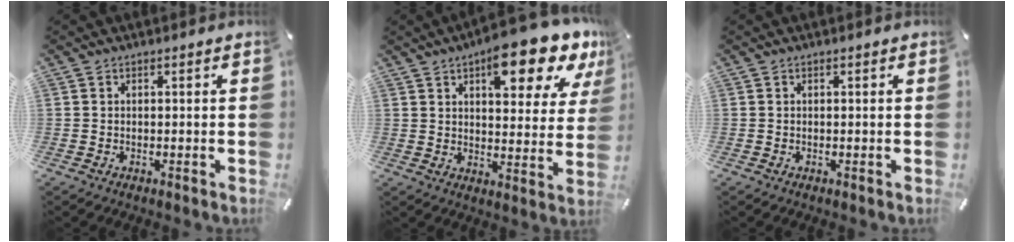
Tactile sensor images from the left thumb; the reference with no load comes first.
{"total": 14.8, "force": [9.9, 5.4, 9.5], "torque": [-0.121, -0.062, 0.161]}
{"total": 0.0}